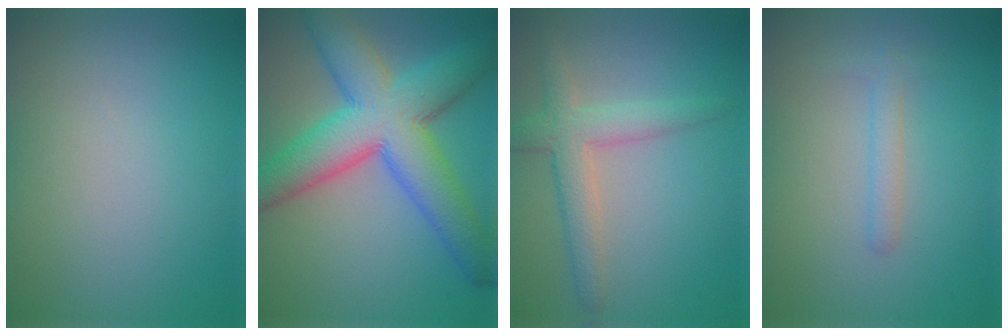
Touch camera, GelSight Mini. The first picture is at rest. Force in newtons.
{"total": 10.8, "press": 10.8, "slide": 0.2}
{"total": 3.5, "press": 3.5, "slide": 0.1}
{"total": 1.3, "press": 1.3, "slide": 0.1}